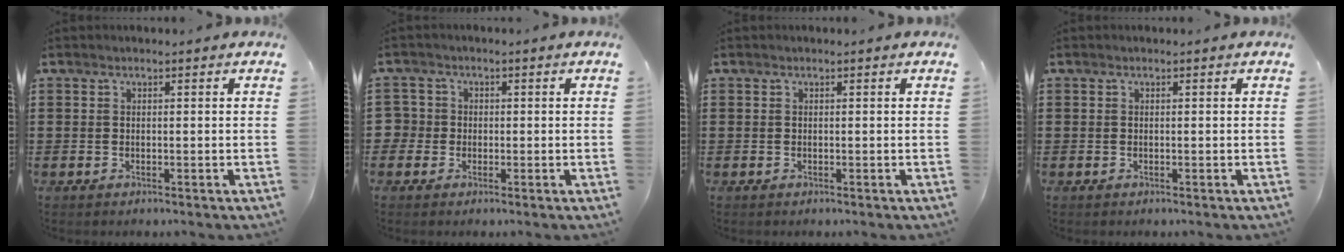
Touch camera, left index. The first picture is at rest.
{"total": 2.5, "force": [-0.2, 2.5, 0.2], "torque": [-0.026, 0.004, -0.012]}
{"total": 0.0}
{"total": 0.0}